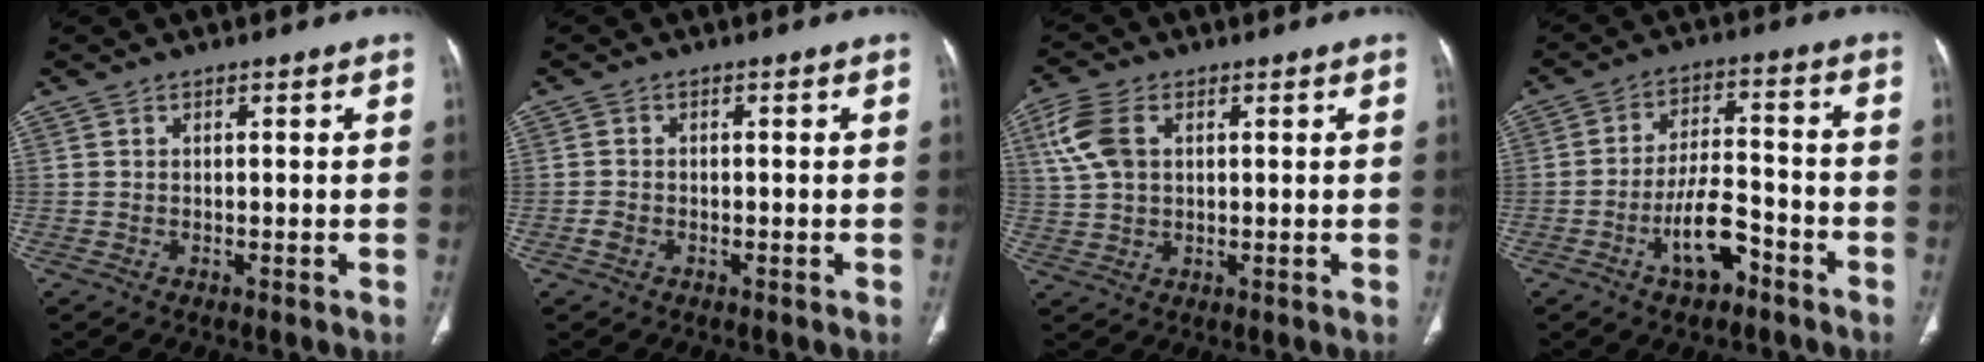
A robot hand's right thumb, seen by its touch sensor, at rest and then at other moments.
{"total": 1.4, "force": [-0.8, 1.0, 0.6], "torque": [-0.016, 0.005, -0.017]}
{"total": 8.1, "force": [2.5, 5.1, 5.7], "torque": [-0.131, 0.007, 0.052]}
{"total": 9.4, "force": [-5.0, 4.2, 6.8], "torque": [-0.112, 0.038, -0.086]}